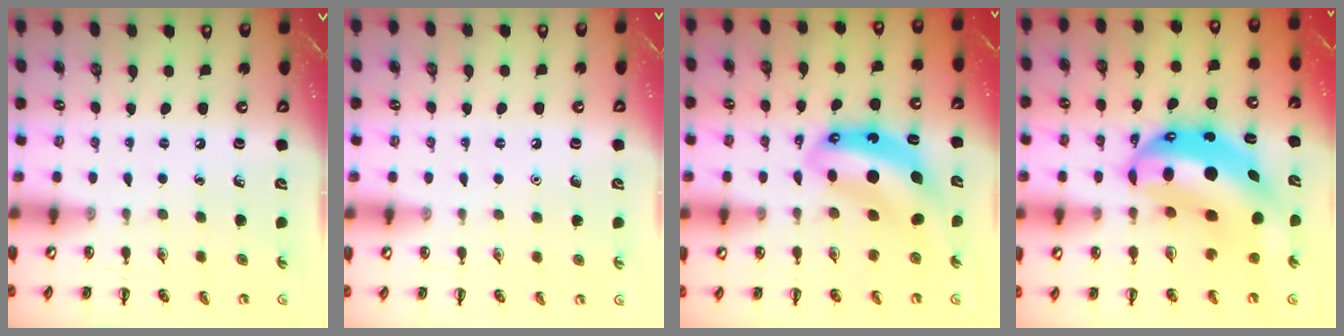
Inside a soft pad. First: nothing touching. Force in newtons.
{"total": 1.5, "press": 1.5, "slide": 0.1}
{"total": 8.9, "press": 8.6, "slide": 2.2}
{"total": 14.4, "press": 14.0, "slide": 3.3}